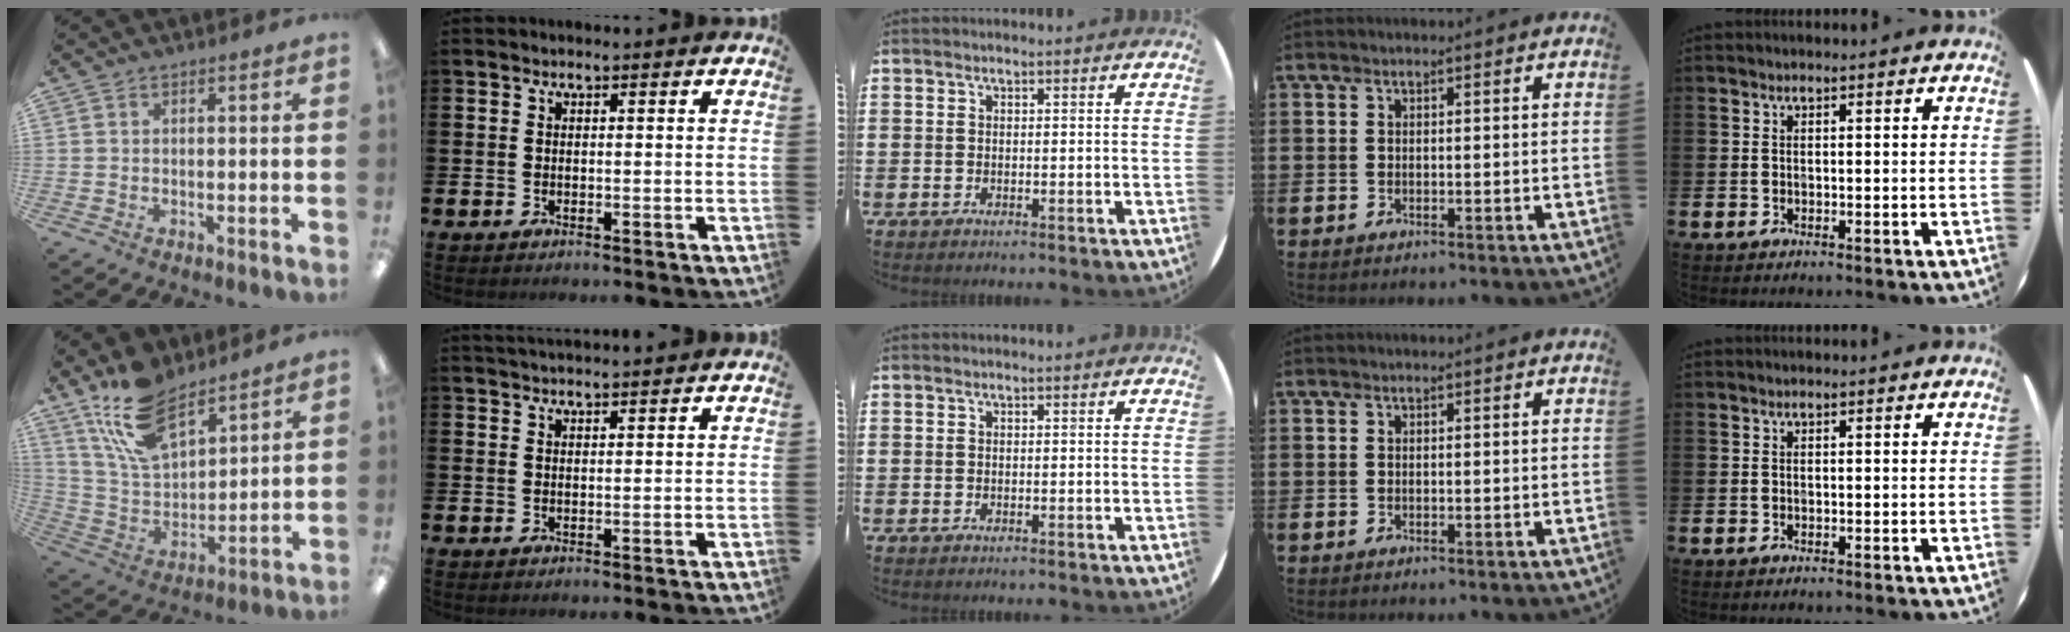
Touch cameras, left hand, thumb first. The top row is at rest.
{"thumb": {"total": 16.6, "force": [11.7, 7.5, 9.0], "torque": [-0.194, -0.047, 0.218]}, "index": {"total": 1.4, "force": [1.4, -0.1, 0.2], "torque": [-0.002, -0.005, 0.026]}}